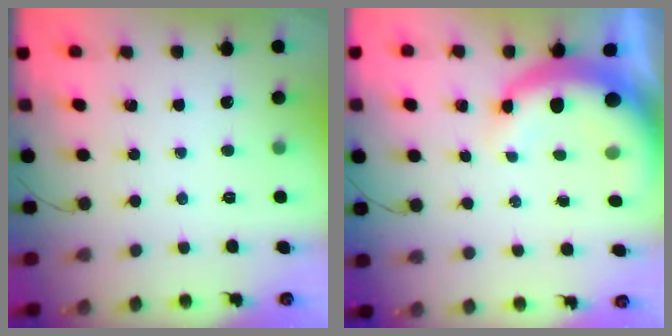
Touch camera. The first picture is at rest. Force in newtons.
{"total": 8.3, "press": 8.2, "slide": 1.4}